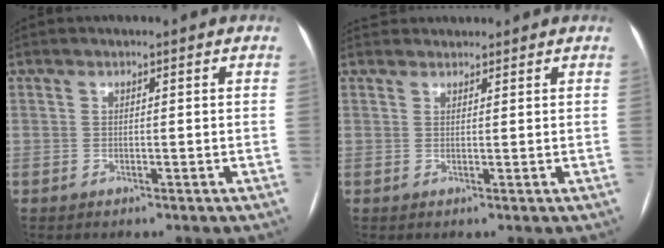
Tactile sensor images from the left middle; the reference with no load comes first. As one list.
[{"total": 2.7, "force": [2.6, 0.9, 0.0], "torque": [0.004, 0.030, 0.042]}]